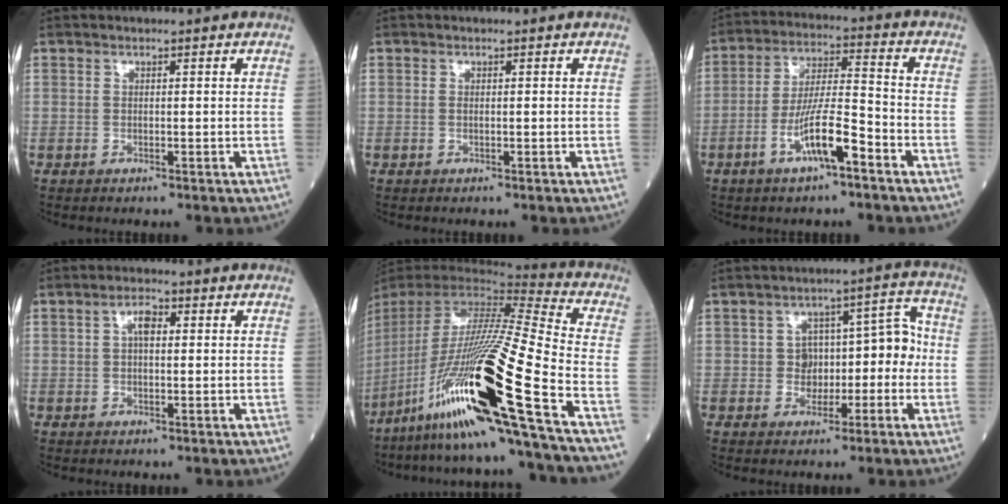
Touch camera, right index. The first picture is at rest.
{"total": 0.6, "force": [0.0, 0.2, 0.6], "torque": [-0.014, -0.001, 0.002]}
{"total": 9.4, "force": [-4.8, 1.2, 8.0], "torque": [-0.154, 0.001, -0.086]}
{"total": 2.8, "force": [0.7, 1.2, 2.5], "torque": [-0.046, 0.010, 0.011]}
{"total": 28.9, "force": [-13.6, -0.4, 25.5], "torque": [-0.493, -0.056, -0.255]}
{"total": 7.2, "force": [-1.3, 5.3, 4.8], "torque": [-0.051, 0.044, -0.017]}